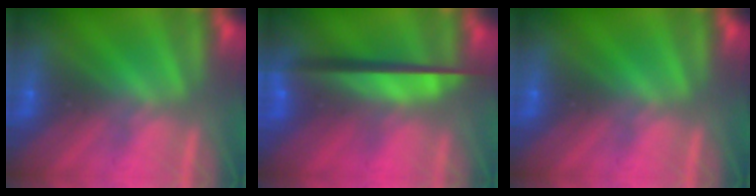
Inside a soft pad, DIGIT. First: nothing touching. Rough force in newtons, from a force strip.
{"total": 9.3}
{"total": 0.0}